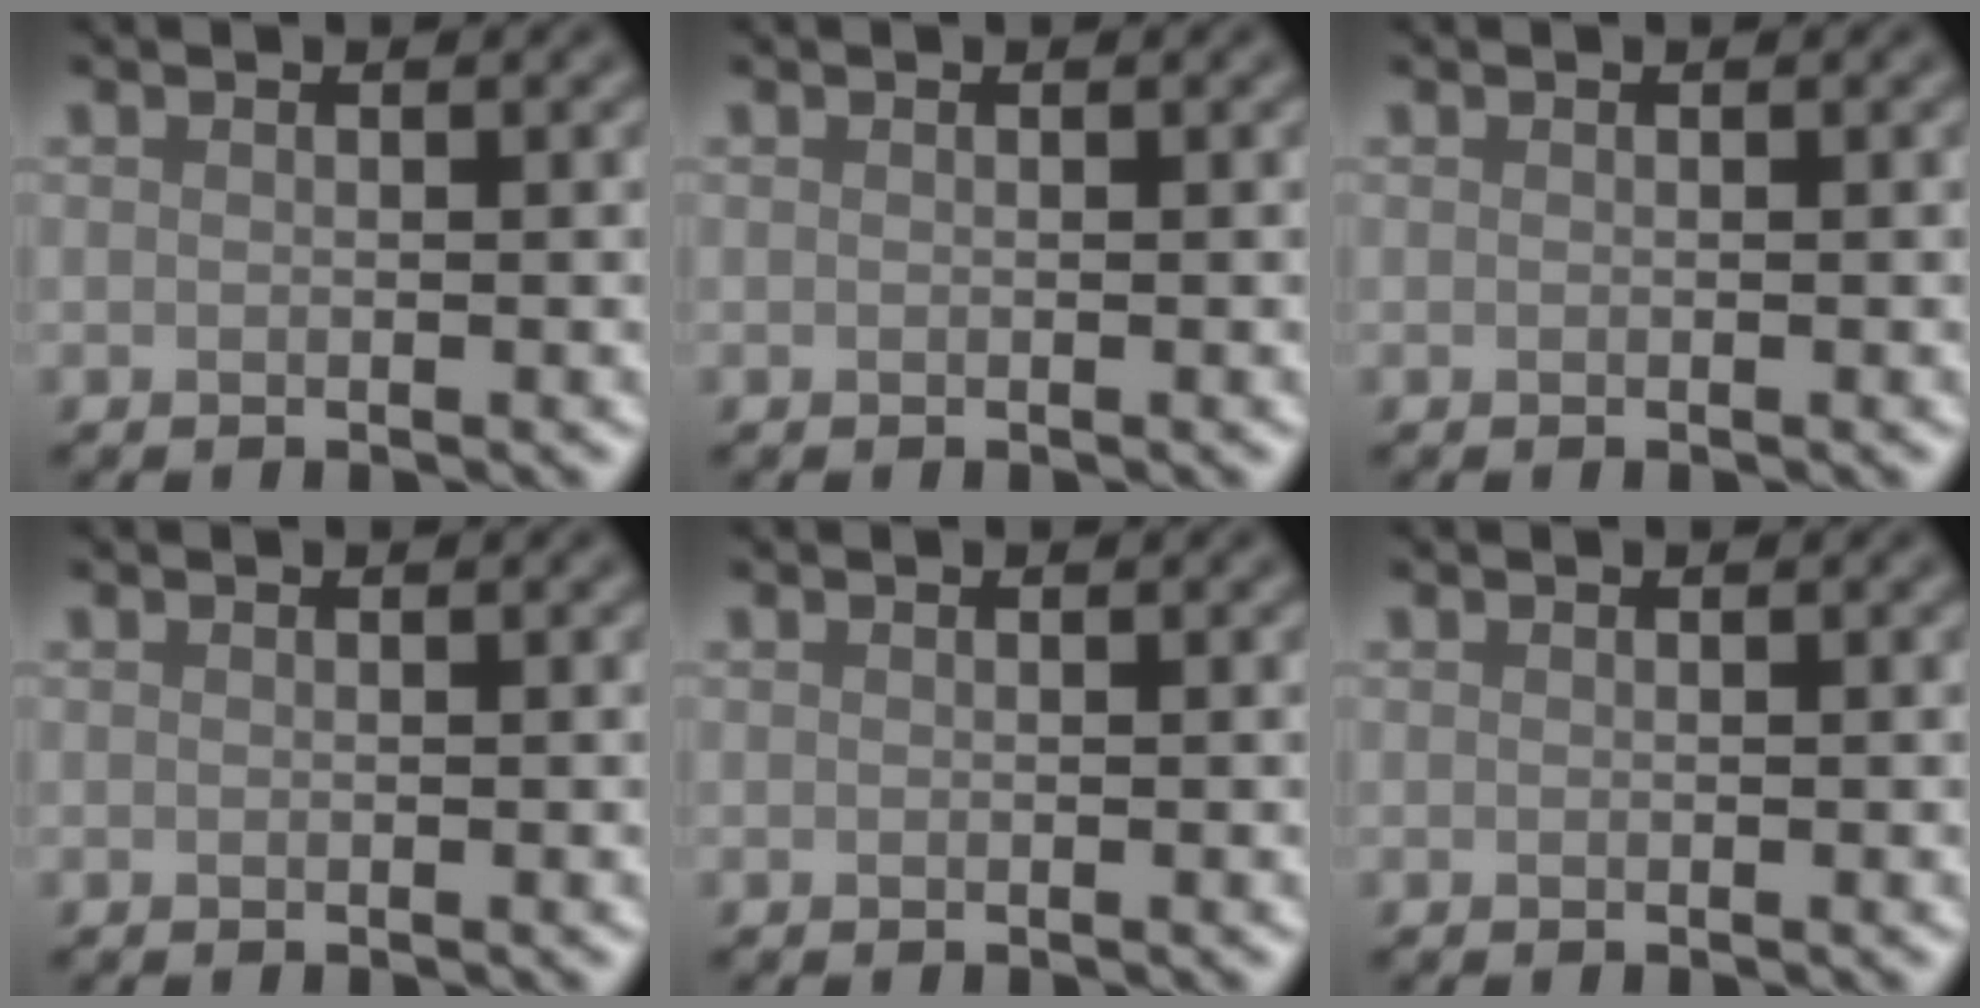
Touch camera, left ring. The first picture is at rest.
{"total": 0.0}
{"total": 0.0}
{"total": 0.0}
{"total": 0.0}
{"total": 0.0}